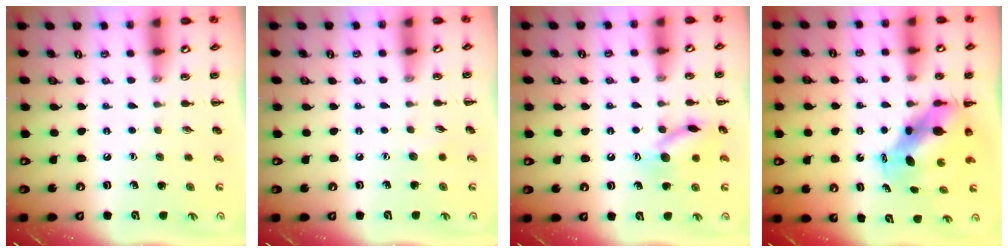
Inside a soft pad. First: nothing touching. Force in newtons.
{"total": 3.8, "press": 3.7, "slide": 0.9}
{"total": 12.4, "press": 12.3, "slide": 0.9}
{"total": 7.9, "press": 7.7, "slide": 1.7}